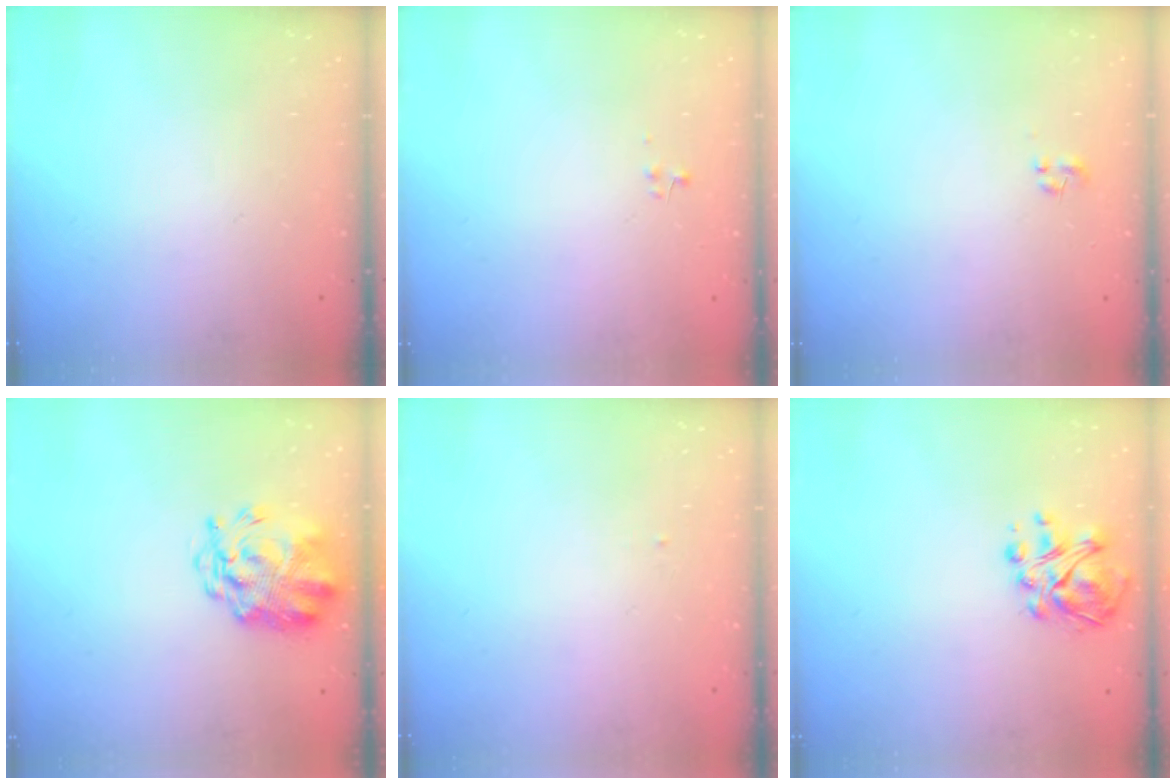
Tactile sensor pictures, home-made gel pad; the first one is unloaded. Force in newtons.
{"total": 0.0}
{"total": 0.0}
{"total": 4.6, "press": 4.3, "slide": 1.4}
{"total": 0.9, "press": 0.8, "slide": 0.3}
{"total": 6.5, "press": 6.4, "slide": 1.2}